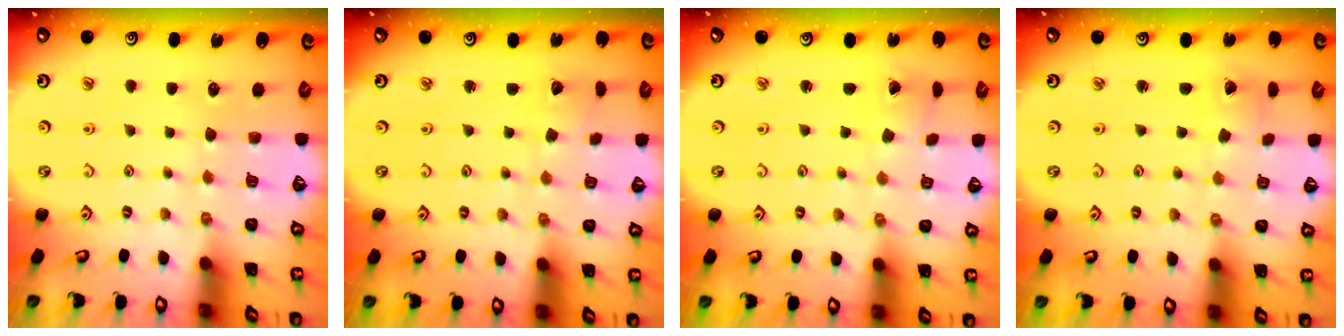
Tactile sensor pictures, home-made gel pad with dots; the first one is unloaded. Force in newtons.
{"total": 1.2, "press": 1.2, "slide": 0.0}
{"total": 0.6, "press": 0.6, "slide": 0.0}
{"total": 1.5, "press": 1.5, "slide": 0.1}